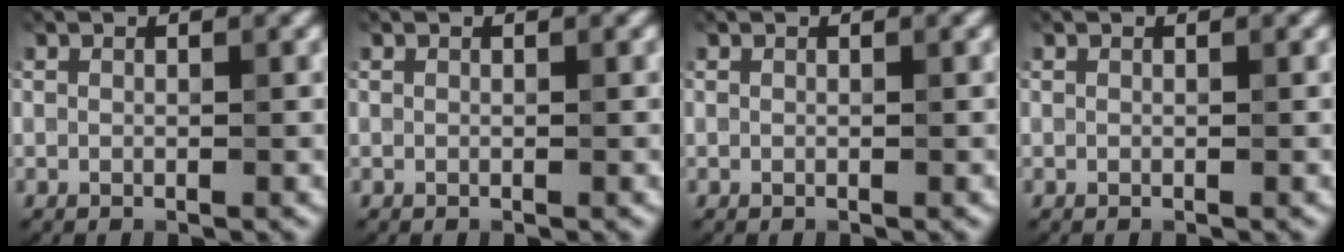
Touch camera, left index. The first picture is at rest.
{"total": 0.0}
{"total": 0.0}
{"total": 0.0}